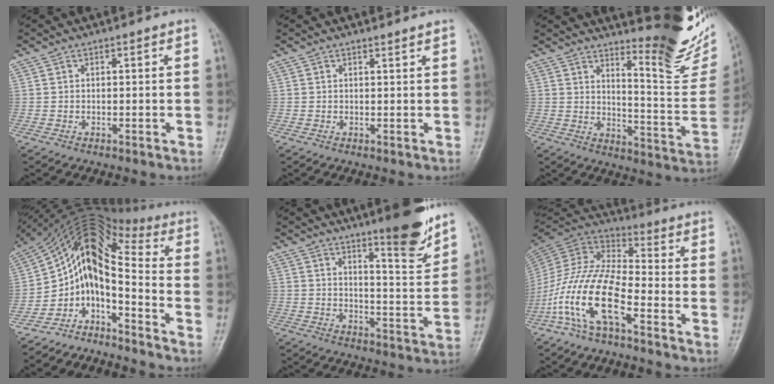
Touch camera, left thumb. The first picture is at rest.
{"total": 0.8, "force": [0.8, -0.2, 0.1], "torque": [-0.009, -0.008, 0.014]}
{"total": 17.5, "force": [13.6, 3.6, 10.4], "torque": [-0.110, -0.125, 0.182]}
{"total": 10.4, "force": [-4.6, 4.5, 8.1], "torque": [-0.135, 0.095, -0.091]}
{"total": 11.1, "force": [8.4, 1.5, 7.1], "torque": [-0.079, -0.070, 0.127]}
{"total": 15.1, "force": [-6.9, 5.5, 12.2], "torque": [-0.260, 0.044, -0.142]}